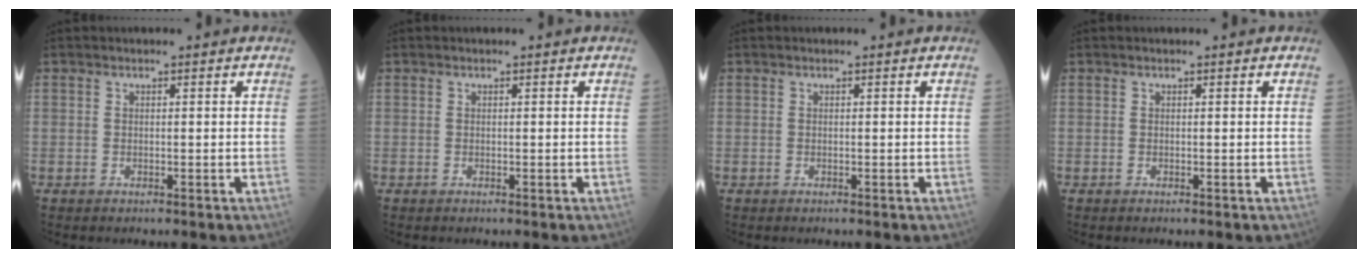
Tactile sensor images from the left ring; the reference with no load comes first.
{"total": 0.0}
{"total": 0.0}
{"total": 0.0}